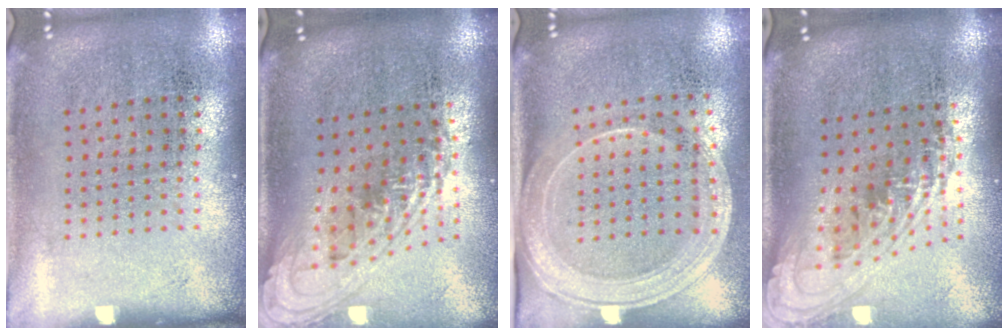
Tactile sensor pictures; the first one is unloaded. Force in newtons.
{"total": 2.2, "press": 1.6, "slide": 1.4}
{"total": 2.0, "press": 1.7, "slide": 1.1}
{"total": 2.3, "press": 1.7, "slide": 1.6}